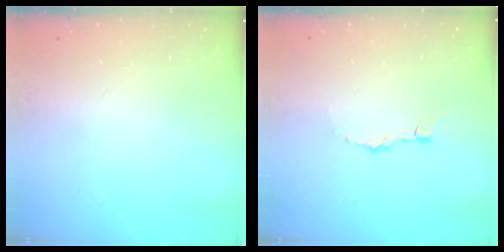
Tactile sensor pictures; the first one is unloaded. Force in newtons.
{"total": 2.5, "press": 2.5, "slide": 0.2}